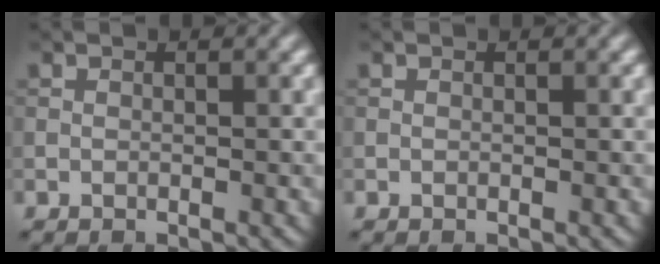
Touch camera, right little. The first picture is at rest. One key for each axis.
{"total": 0.0}